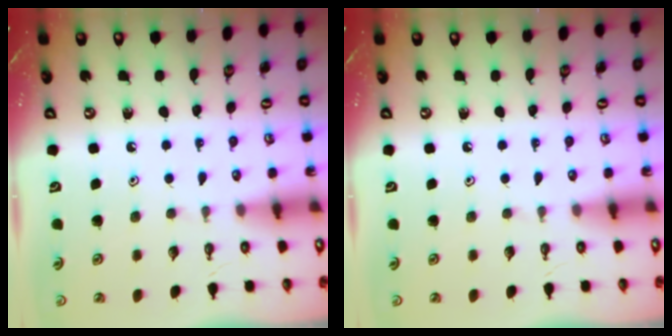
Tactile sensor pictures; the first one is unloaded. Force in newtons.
{"total": 0.0}